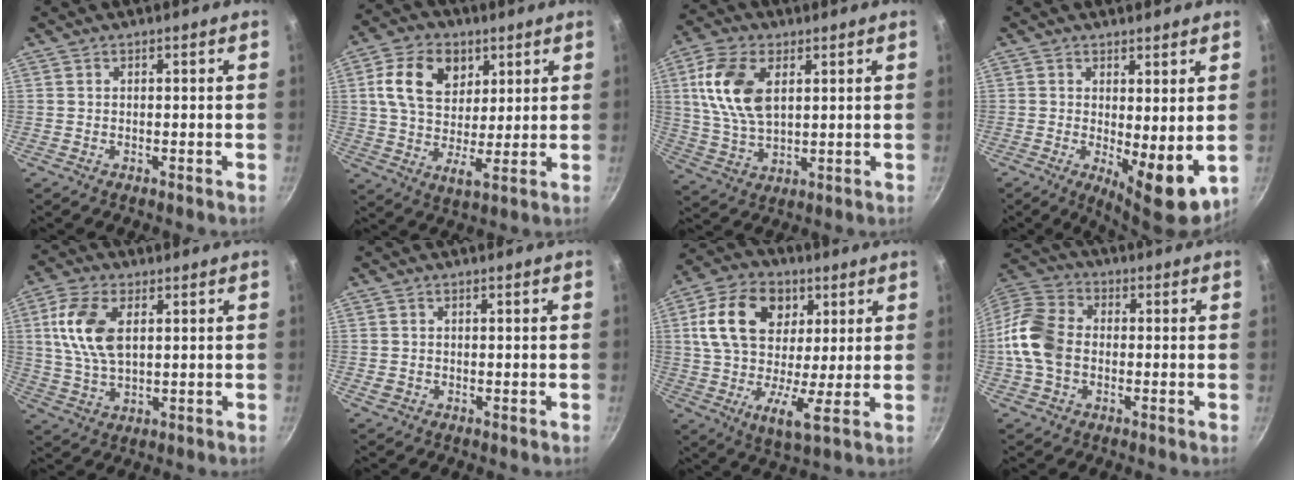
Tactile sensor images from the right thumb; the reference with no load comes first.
{"total": 12.9, "force": [4.7, 8.8, 8.2], "torque": [-0.123, -0.010, 0.076]}
{"total": 12.8, "force": [3.6, 7.4, 9.8], "torque": [-0.185, -0.009, 0.072]}
{"total": 8.6, "force": [0.1, 3.1, 8.0], "torque": [-0.100, -0.019, 0.010]}
{"total": 10.9, "force": [2.7, 6.1, 8.7], "torque": [-0.167, -0.001, 0.052]}
{"total": 1.2, "force": [0.0, 1.1, 0.6], "torque": [-0.010, 0.002, 0.000]}
{"total": 17.5, "force": [5.7, 11.1, 12.3], "torque": [-0.203, -0.013, 0.083]}
{"total": 11.9, "force": [-1.1, 8.7, 8.0], "torque": [-0.145, 0.023, -0.041]}